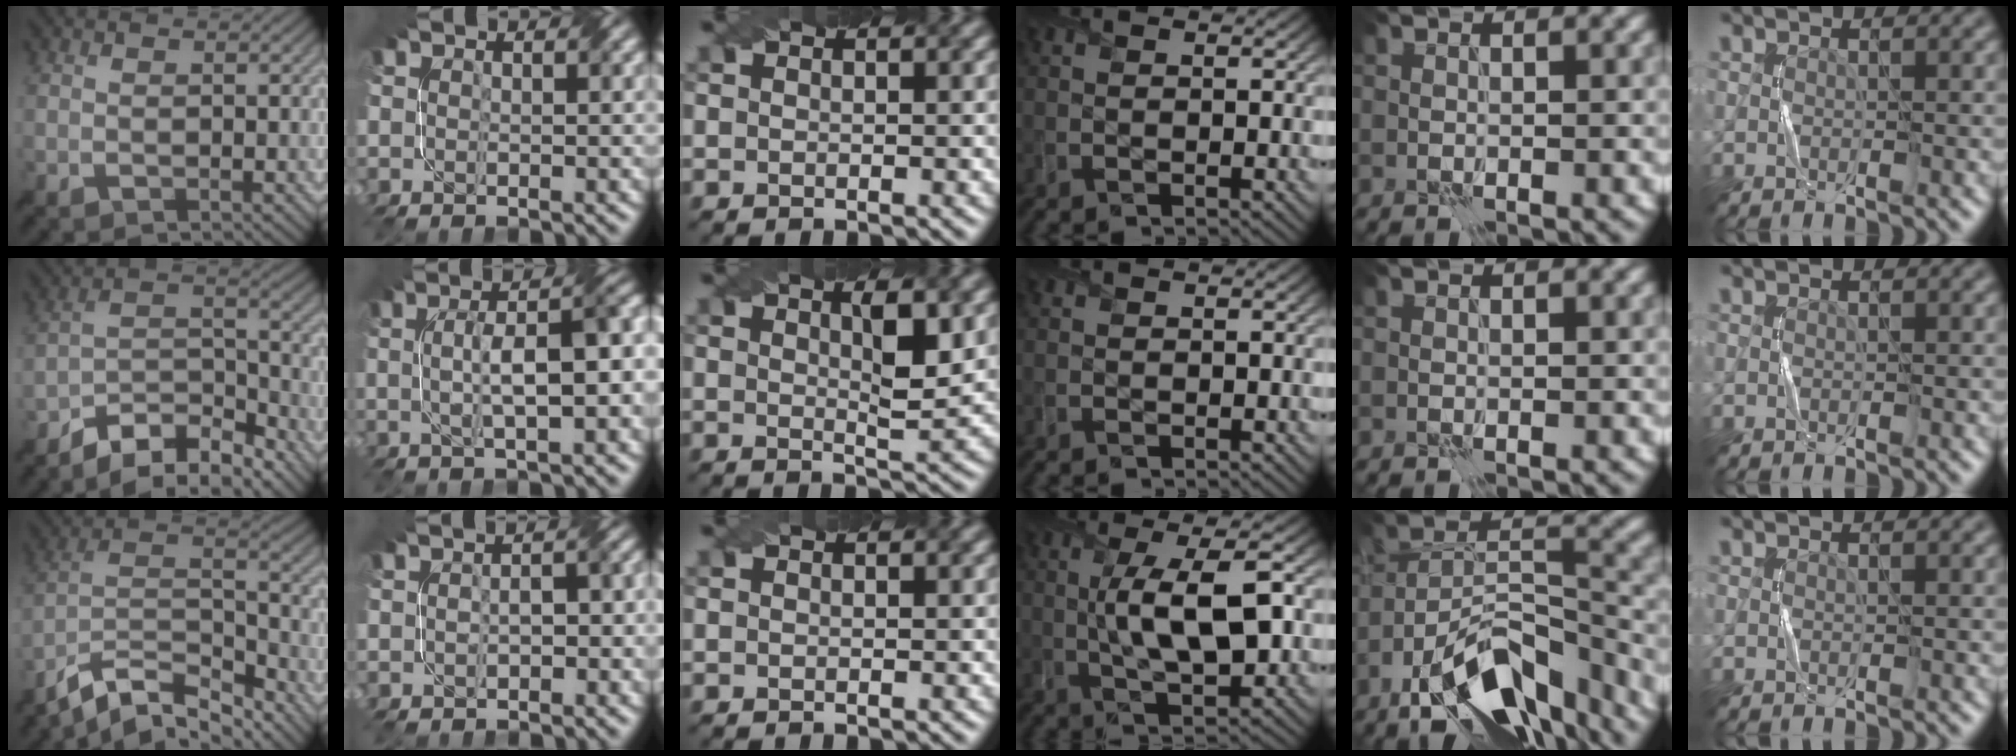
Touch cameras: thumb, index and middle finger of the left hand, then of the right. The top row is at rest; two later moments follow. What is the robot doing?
{"motion": "twist", "object": "screw"}